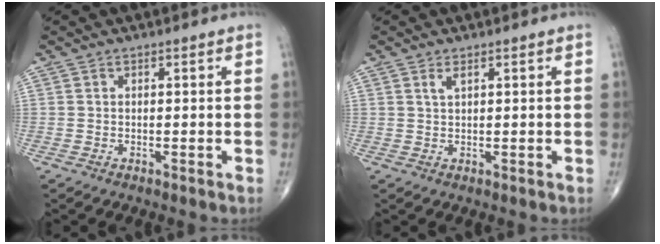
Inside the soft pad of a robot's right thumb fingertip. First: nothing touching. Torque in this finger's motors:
{"motor_torque": [-0.10, -0.02, 0.30, 0.16, 0.01]}